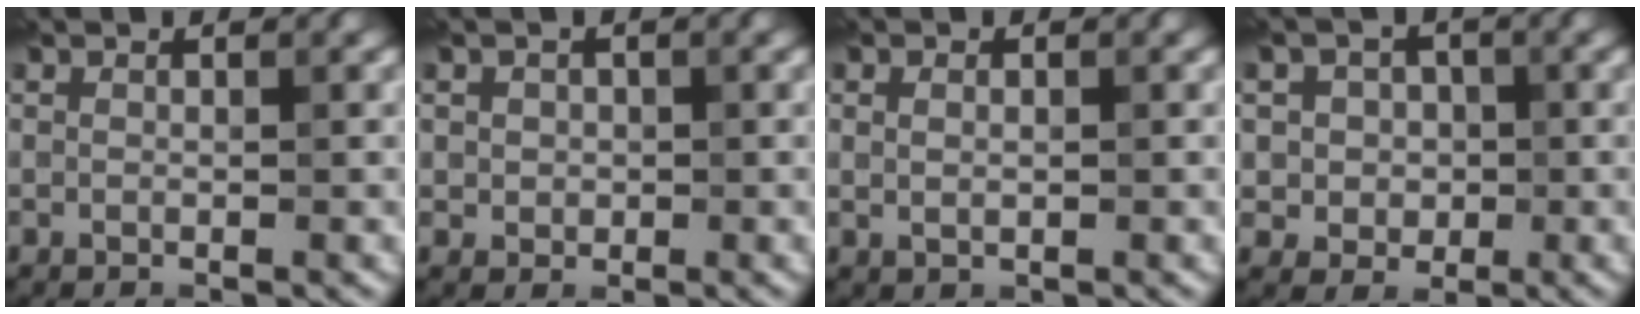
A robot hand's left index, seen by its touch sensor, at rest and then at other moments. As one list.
[{"total": 1.5, "force": [0.1, 1.4, 0.6], "torque": [-0.008, -0.004, 0.003]}, {"total": 1.1, "force": [0.1, 0.7, 0.8], "torque": [-0.018, -0.001, 0.007]}, {"total": 4.1, "force": [0.5, 3.8, 1.5], "torque": [-0.015, 0.011, -0.002]}]